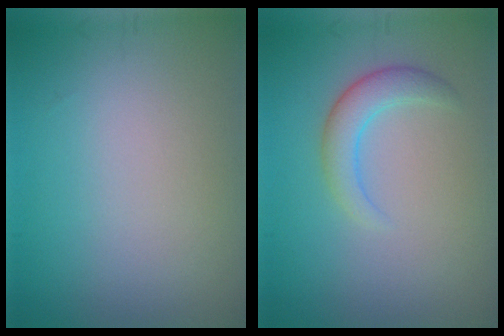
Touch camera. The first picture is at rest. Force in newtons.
{"total": 2.8, "press": 2.8, "slide": 0.1}